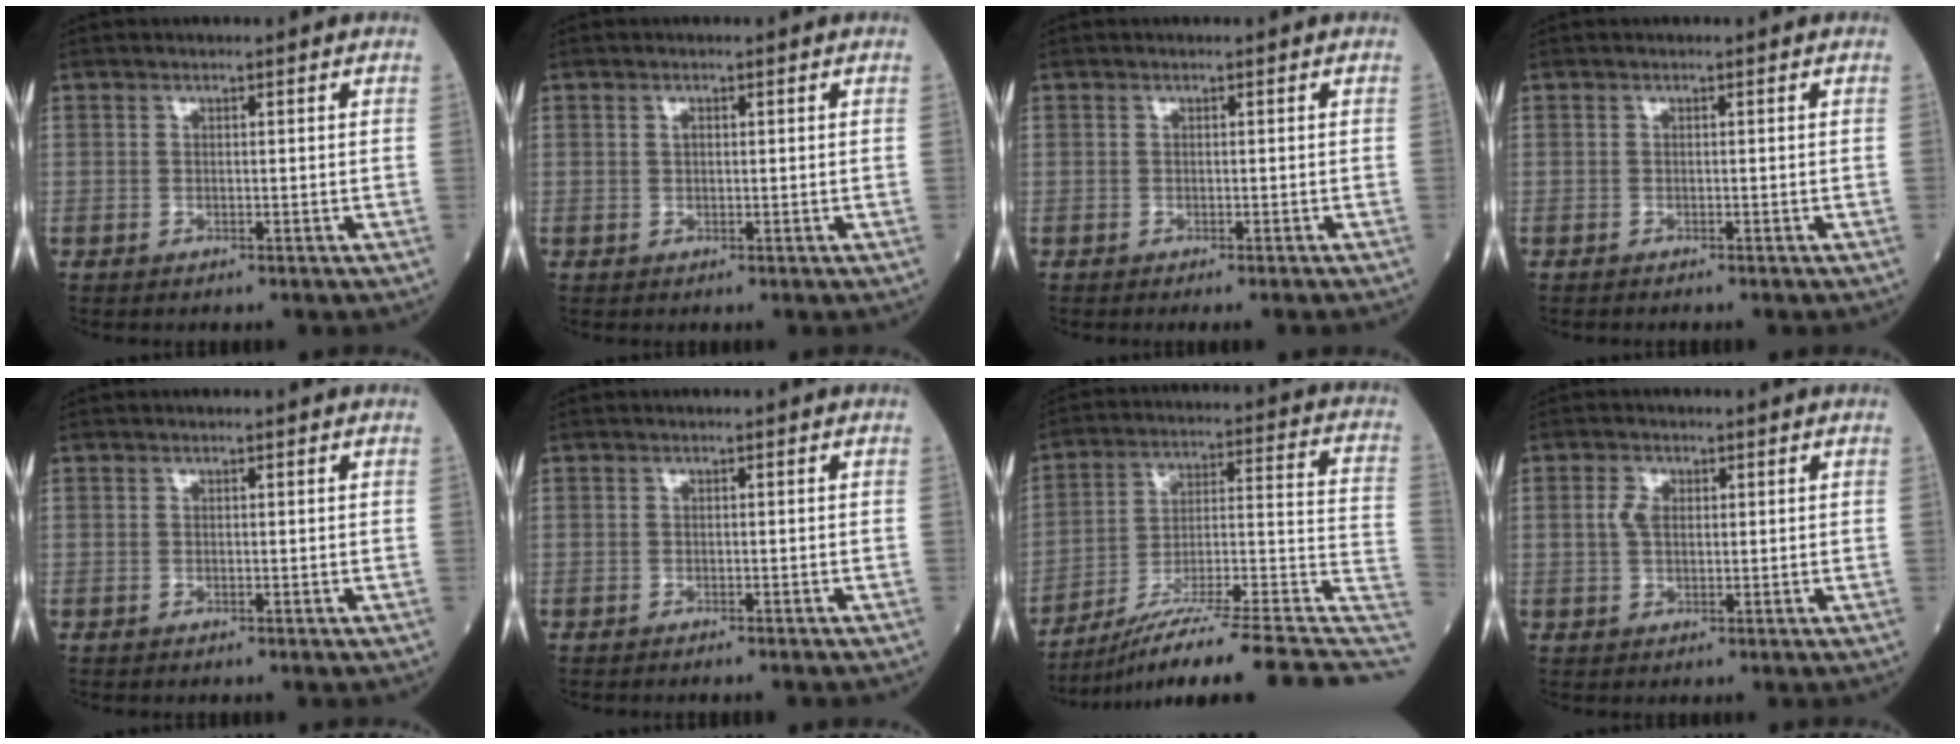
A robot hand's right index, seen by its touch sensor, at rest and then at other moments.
{"total": 0.7, "force": [0.2, 0.4, 0.5], "torque": [-0.010, 0.002, 0.003]}
{"total": 2.4, "force": [-2.1, -0.5, 1.0], "torque": [-0.009, -0.001, -0.031]}
{"total": 0.7, "force": [-0.7, 0.0, 0.2], "torque": [-0.004, -0.002, -0.013]}
{"total": 0.0}
{"total": 2.5, "force": [-2.3, 0.0, 1.0], "torque": [-0.015, -0.003, -0.029]}
{"total": 23.8, "force": [-17.7, 0.6, 16.0], "torque": [-0.171, 0.019, -0.276]}
{"total": 2.7, "force": [0.6, 1.7, 2.0], "torque": [-0.044, 0.006, 0.012]}